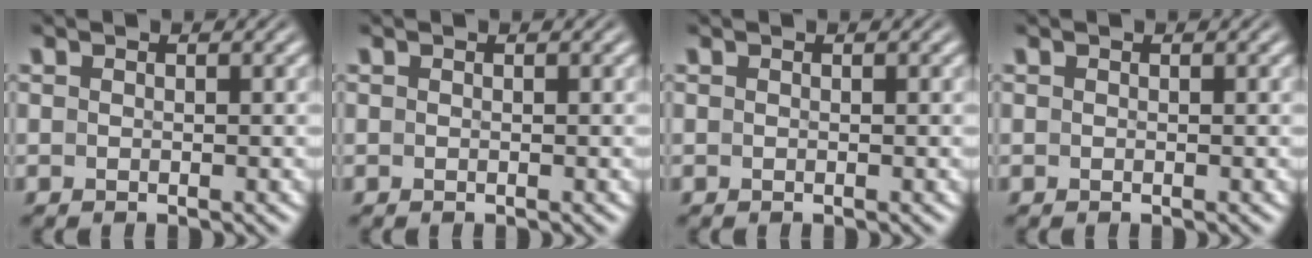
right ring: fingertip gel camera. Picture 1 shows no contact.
{"total": 0.0}
{"total": 0.0}
{"total": 0.0}